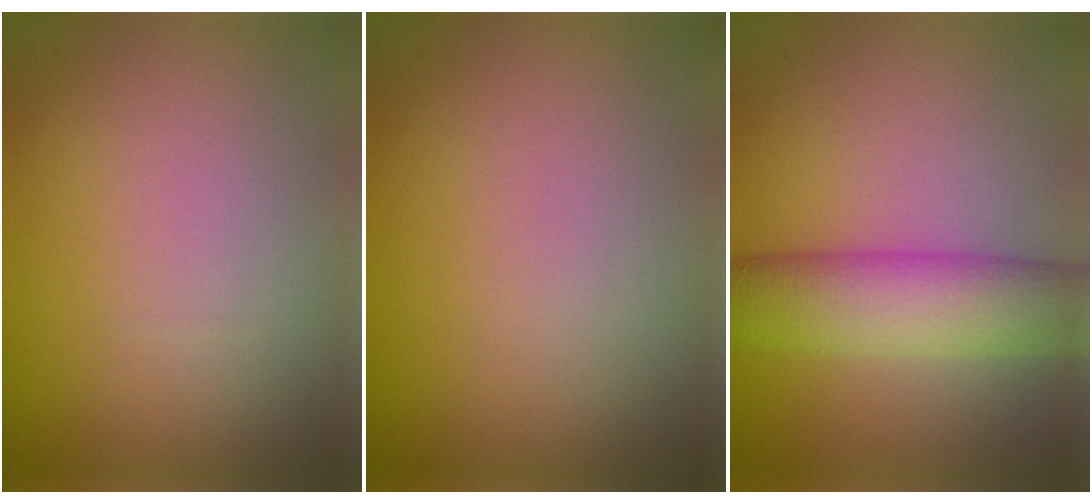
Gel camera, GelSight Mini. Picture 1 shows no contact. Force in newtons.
{"total": 0.0}
{"total": 7.3, "press": 7.2, "slide": 0.5}